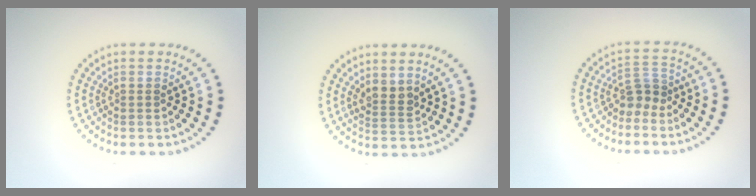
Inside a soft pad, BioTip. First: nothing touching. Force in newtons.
{"total": 2.0, "press": 1.6, "slide": 1.2}
{"total": 1.9, "press": 1.4, "slide": 1.3}